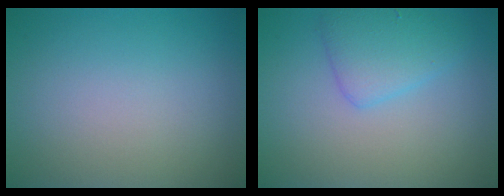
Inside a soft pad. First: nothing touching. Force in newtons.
{"total": 3.1, "press": 3.1, "slide": 0.1}